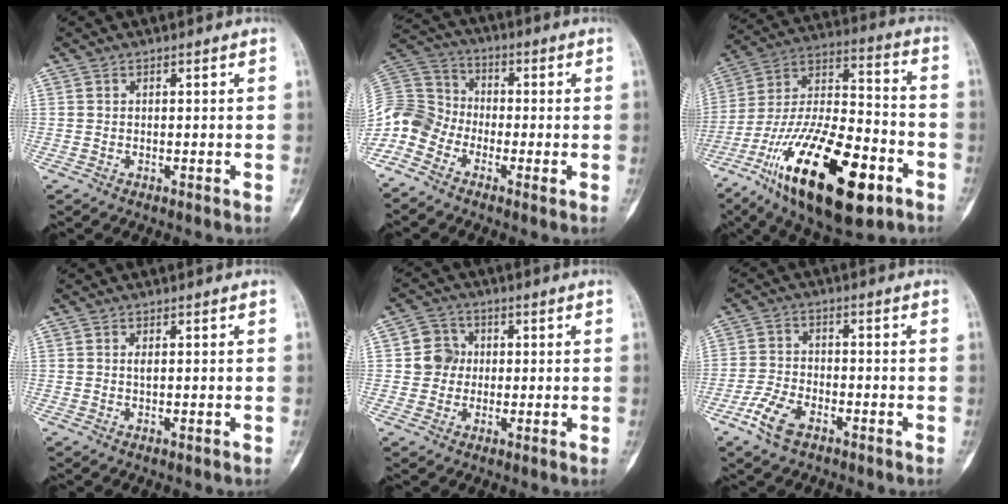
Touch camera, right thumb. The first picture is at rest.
{"total": 10.4, "force": [-5.2, 7.6, 4.9], "torque": [-0.092, 0.046, -0.120]}
{"total": 28.6, "force": [-13.6, 11.4, 22.5], "torque": [-0.413, 0.054, -0.228]}
{"total": 0.9, "force": [0.0, 0.2, 0.9], "torque": [-0.018, -0.002, 0.002]}
{"total": 5.3, "force": [0.4, 5.0, 1.5], "torque": [0.006, 0.008, -0.001]}
{"total": 6.8, "force": [-4.0, 3.4, 4.2], "torque": [-0.092, 0.014, -0.079]}